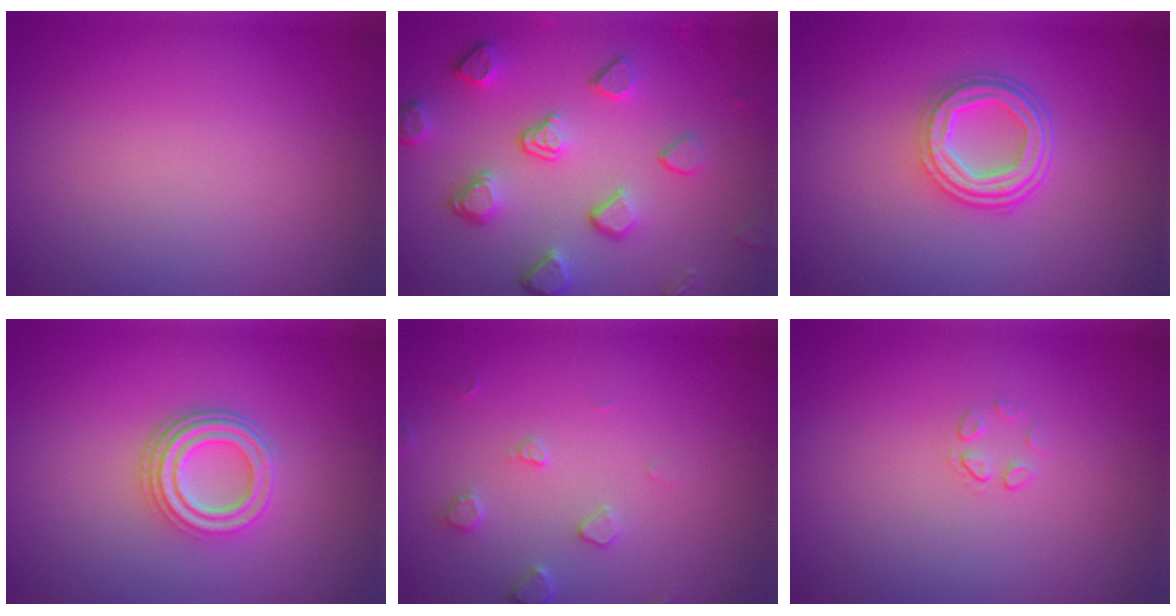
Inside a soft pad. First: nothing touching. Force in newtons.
{"total": 4.9, "press": 3.7, "slide": 3.3}
{"total": 4.3, "press": 3.3, "slide": 2.6}
{"total": 3.9, "press": 3.0, "slide": 2.5}
{"total": 1.9, "press": 1.8, "slide": 0.3}
{"total": 0.7, "press": 0.4, "slide": 0.6}